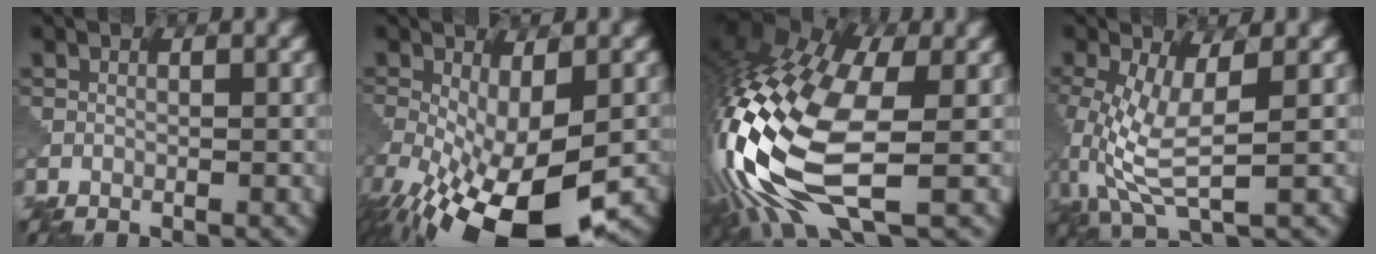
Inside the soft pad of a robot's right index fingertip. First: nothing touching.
{"total": 14.0, "force": [-6.1, 5.5, 11.4], "torque": [-0.220, -0.054, -0.087]}
{"total": 16.7, "force": [-2.2, 7.8, 14.6], "torque": [-0.333, -0.011, -0.039]}
{"total": 5.6, "force": [0.2, 1.9, 5.2], "torque": [-0.128, -0.011, 0.010]}